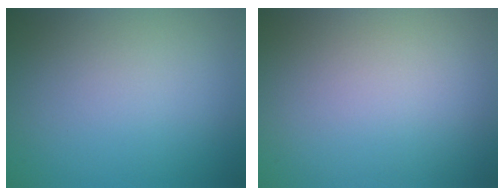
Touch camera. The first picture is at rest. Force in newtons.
{"total": 0.0}